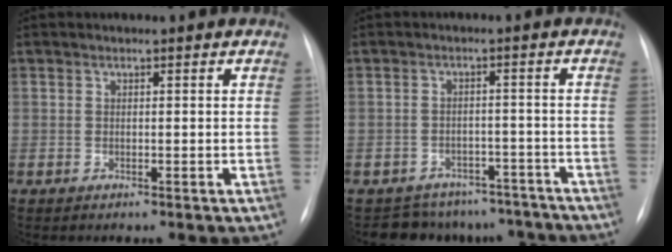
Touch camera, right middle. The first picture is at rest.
{"total": 10.1, "force": [-8.9, 4.7, -0.1], "torque": [0.017, 0.029, -0.103]}